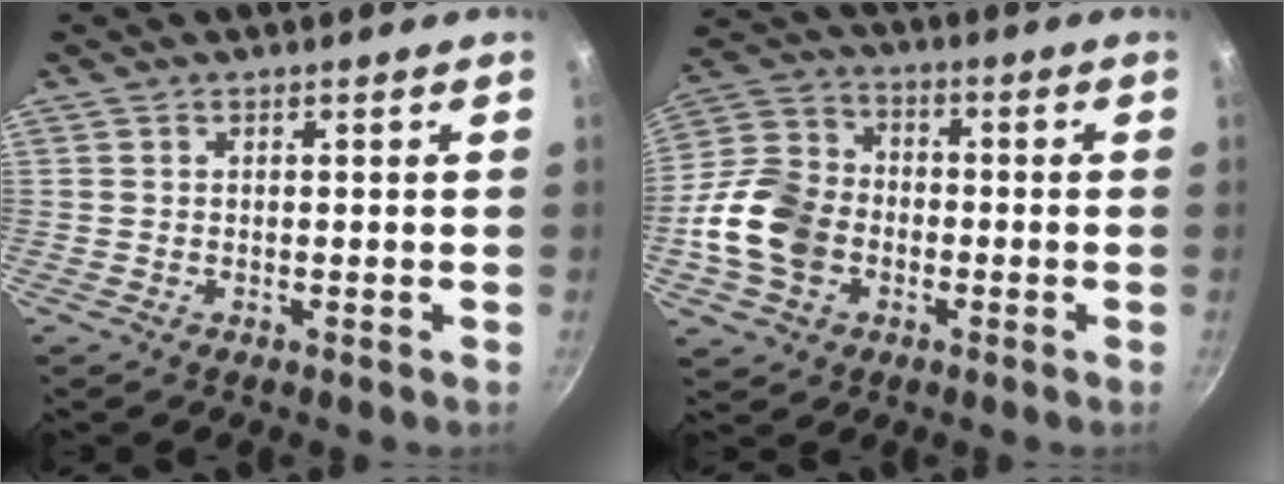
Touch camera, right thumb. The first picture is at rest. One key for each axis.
{"total": 14.6, "fx": -3.5, "fy": 11.2, "fz": 8.6, "tx": -0.151, "ty": 0.028, "tz": -0.080}